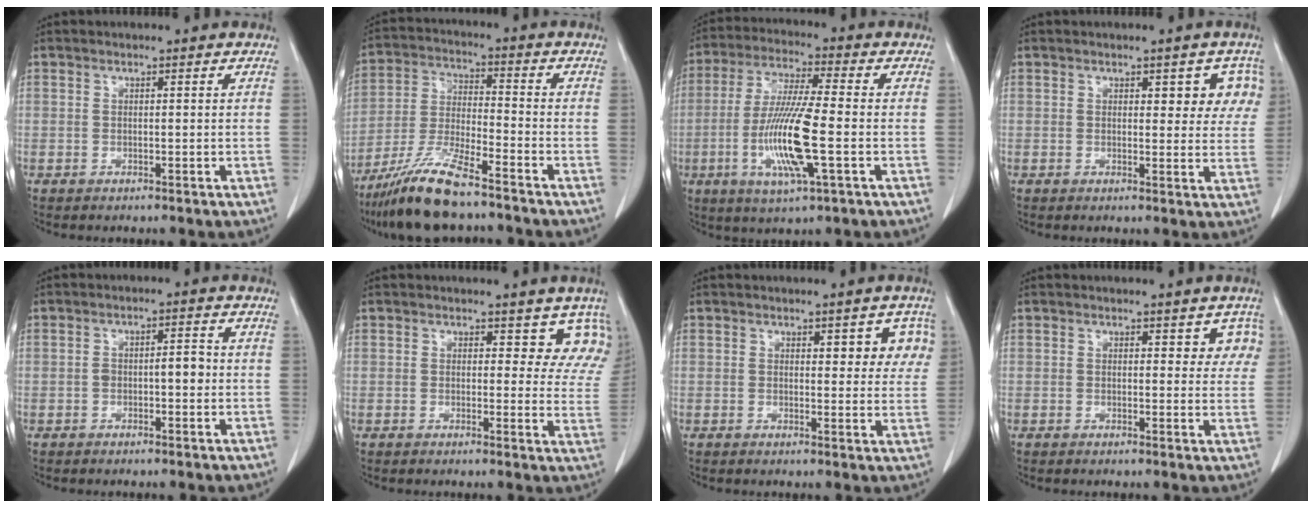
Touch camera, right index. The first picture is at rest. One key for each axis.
{"total": 11.1, "fx": -8.6, "fy": 1.0, "fz": 6.9, "tx": -0.145, "ty": -0.026, "tz": -0.164}
{"total": 13.0, "fx": -3.2, "fy": 0.8, "fz": 12.6, "tx": -0.255, "ty": -0.014, "tz": -0.064}
{"total": 5.0, "fx": 2.1, "fy": 2.7, "fz": 3.7, "tx": -0.019, "ty": 0.007, "tz": 0.019}
{"total": 4.0, "fx": -0.7, "fy": 1.8, "fz": 3.4, "tx": -0.055, "ty": 0.018, "tz": -0.012}
{"total": 6.6, "fx": 5.3, "fy": 3.5, "fz": 1.8, "tx": 0.015, "ty": -0.013, "tz": 0.032}
{"total": 5.2, "fx": 2.1, "fy": 2.5, "fz": 4.1, "tx": -0.029, "ty": 0.008, "tz": 0.022}
{"total": 3.6, "fx": 1.8, "fy": 2.2, "fz": 2.1, "tx": 0.002, "ty": 0.003, "tz": 0.014}